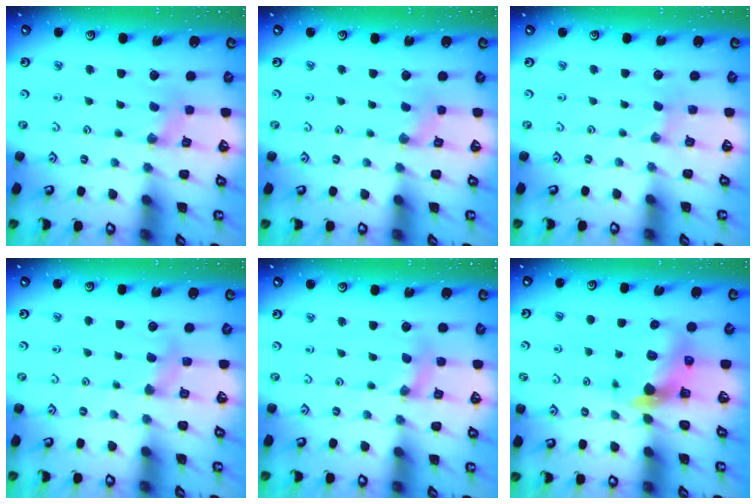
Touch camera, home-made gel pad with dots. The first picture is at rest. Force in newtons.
{"total": 0.5, "press": 0.5, "slide": 0.2}
{"total": 0.0}
{"total": 4.8, "press": 4.7, "slide": 0.7}
{"total": 2.9, "press": 2.9, "slide": 0.3}
{"total": 7.5, "press": 7.5, "slide": 0.8}